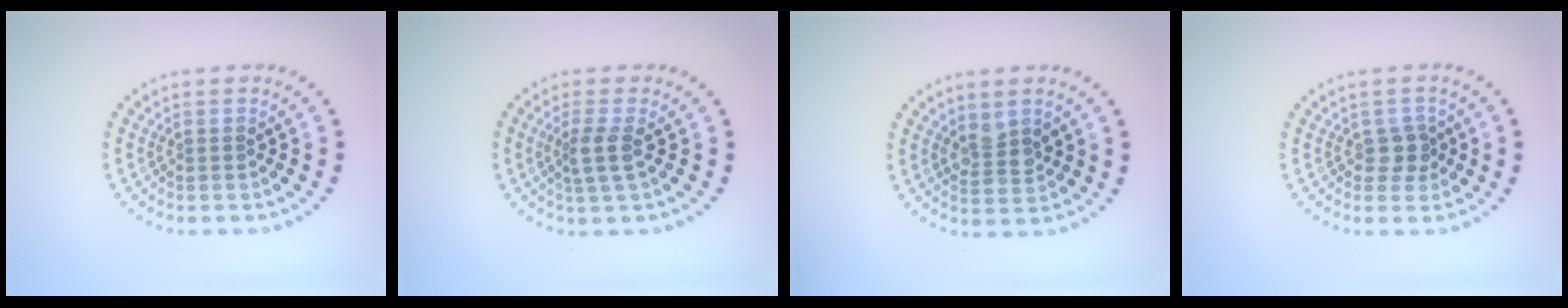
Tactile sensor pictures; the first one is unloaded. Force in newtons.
{"total": 2.1, "press": 1.8, "slide": 1.1}
{"total": 2.4, "press": 2.2, "slide": 0.8}
{"total": 1.6, "press": 1.5, "slide": 0.8}